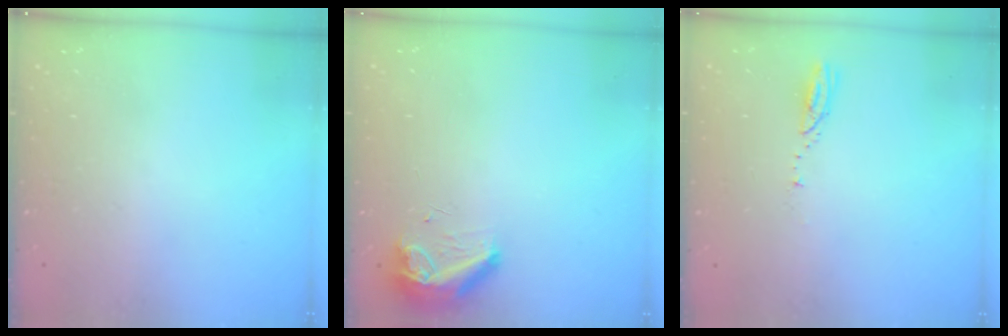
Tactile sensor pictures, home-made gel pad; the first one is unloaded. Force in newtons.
{"total": 8.3, "press": 8.2, "slide": 0.9}
{"total": 3.0, "press": 3.0, "slide": 0.2}